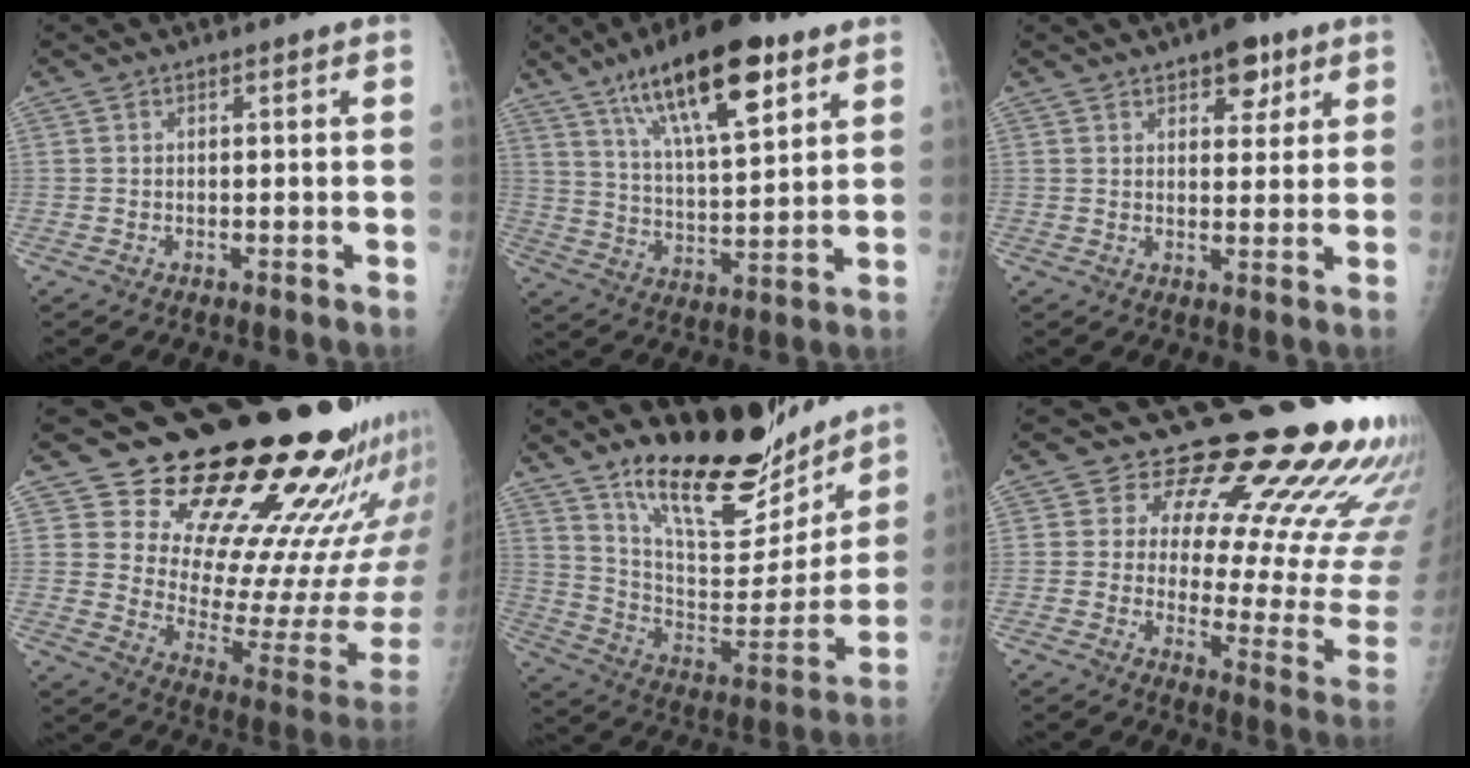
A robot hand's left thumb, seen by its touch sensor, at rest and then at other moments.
{"total": 19.1, "force": [10.7, 6.1, 14.6], "torque": [-0.216, -0.037, 0.186]}
{"total": 6.5, "force": [3.9, 3.3, 4.0], "torque": [-0.026, -0.016, 0.051]}
{"total": 23.5, "force": [16.4, 6.9, 15.3], "torque": [-0.185, -0.146, 0.241]}
{"total": 24.5, "force": [19.2, 8.5, 12.6], "torque": [-0.151, -0.115, 0.313]}
{"total": 23.2, "force": [17.0, 8.8, 13.2], "torque": [-0.133, -0.131, 0.202]}